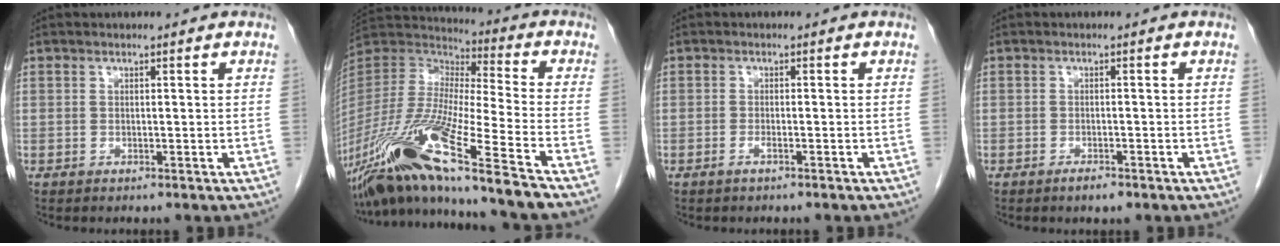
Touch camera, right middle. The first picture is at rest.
{"total": 21.2, "force": [-14.8, -1.5, 15.1], "torque": [-0.329, -0.049, -0.284]}
{"total": 1.1, "force": [-0.7, 0.1, 0.8], "torque": [-0.018, 0.001, -0.015]}
{"total": 1.8, "force": [-1.3, 0.5, 1.1], "torque": [-0.022, -0.001, -0.018]}